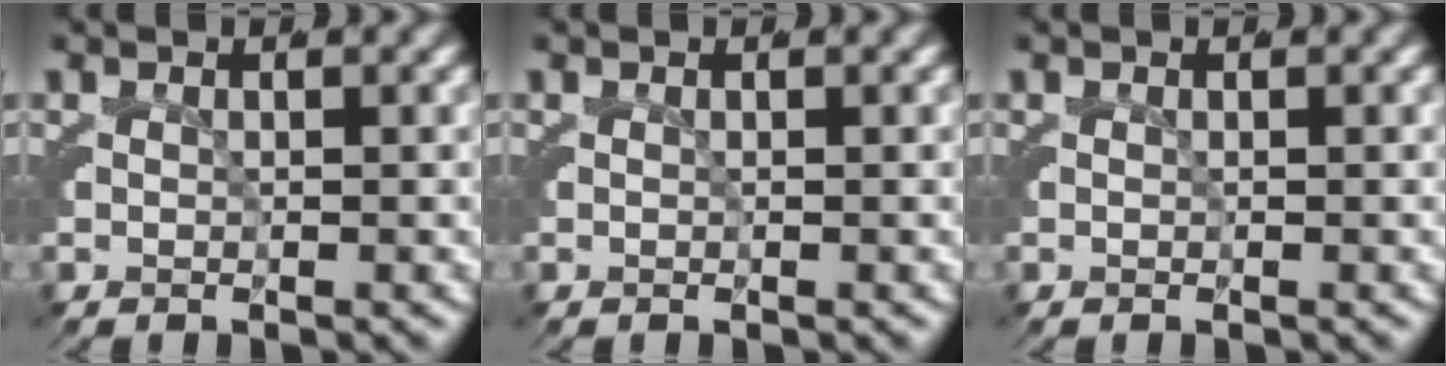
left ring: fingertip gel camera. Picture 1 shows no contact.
{"total": 0.0}
{"total": 0.0}